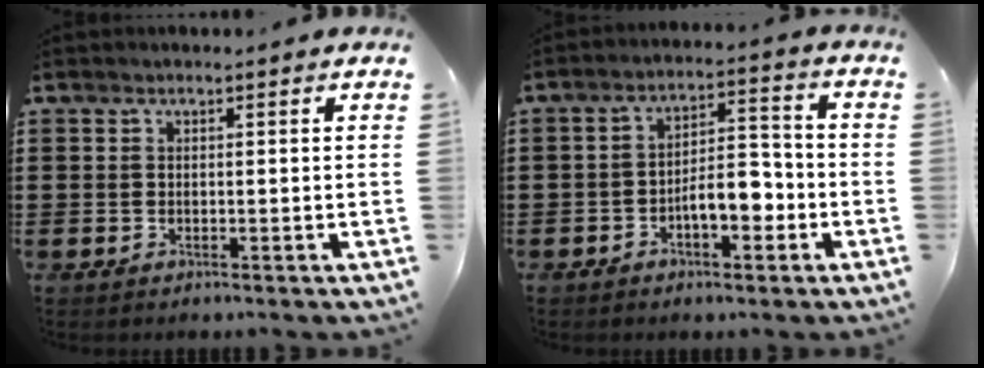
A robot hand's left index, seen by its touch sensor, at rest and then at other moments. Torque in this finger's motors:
{"motor_torque": [1.44, 0.70, 0.33, 0.10]}